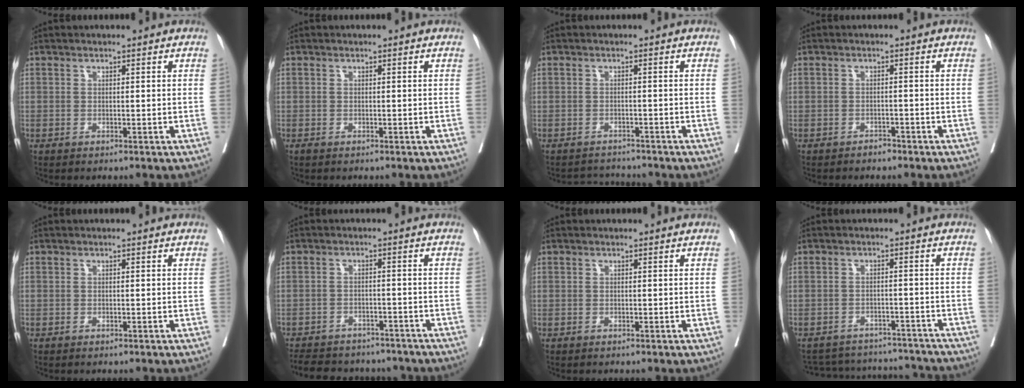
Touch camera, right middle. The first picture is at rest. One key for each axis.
{"total": 0.0}
{"total": 2.9, "fx": -2.8, "fy": 0.1, "fz": -0.8, "tx": 0.013, "ty": -0.008, "tz": -0.043}
{"total": 1.2, "fx": -1.1, "fy": 0.5, "fz": 0.2, "tx": -0.006, "ty": 0.002, "tz": -0.017}
{"total": 0.0}
{"total": 16.3, "fx": -14.2, "fy": 5.9, "fz": 5.4, "tx": -0.125, "ty": -0.002, "tz": -0.177}
{"total": 0.0}
{"total": 14.2, "fx": -13.5, "fy": 3.6, "fz": 2.3, "tx": -0.043, "ty": 0.018, "tz": -0.164}